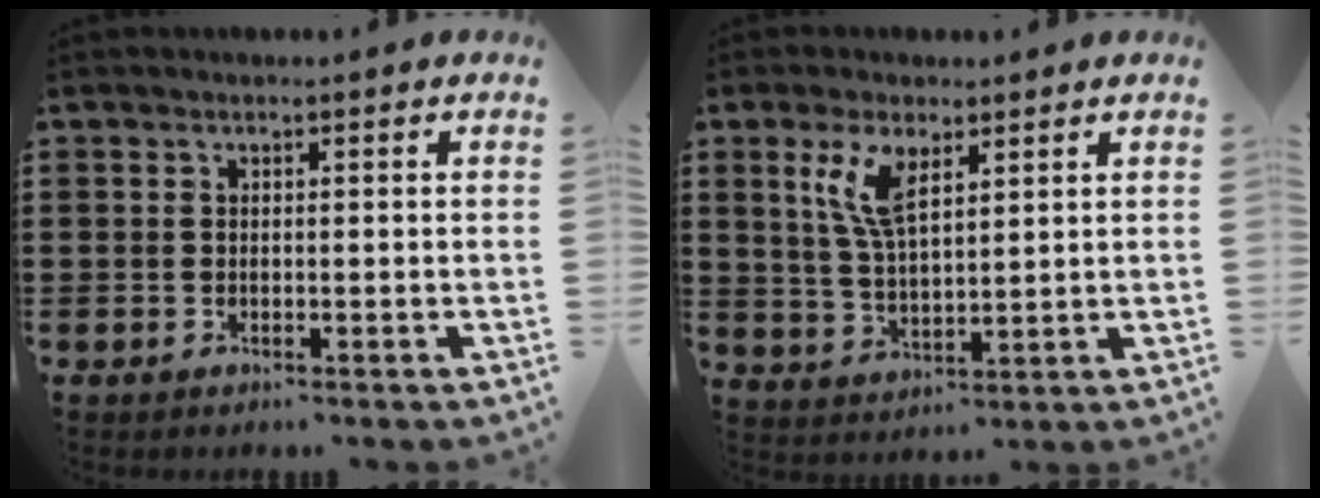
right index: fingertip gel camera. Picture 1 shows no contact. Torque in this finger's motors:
{"motor_torque": [0.92, 0.36, 0.24, 0.20]}